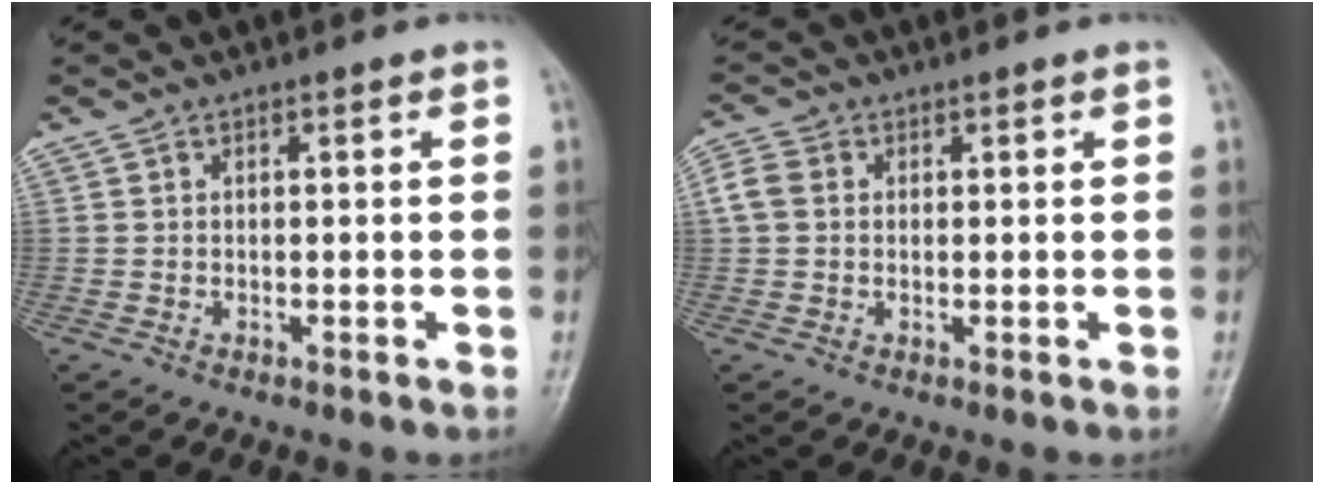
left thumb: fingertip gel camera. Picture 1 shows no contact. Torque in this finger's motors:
{"motor_torque": [0.76, 2.00, 1.20, -0.20, 0.11]}